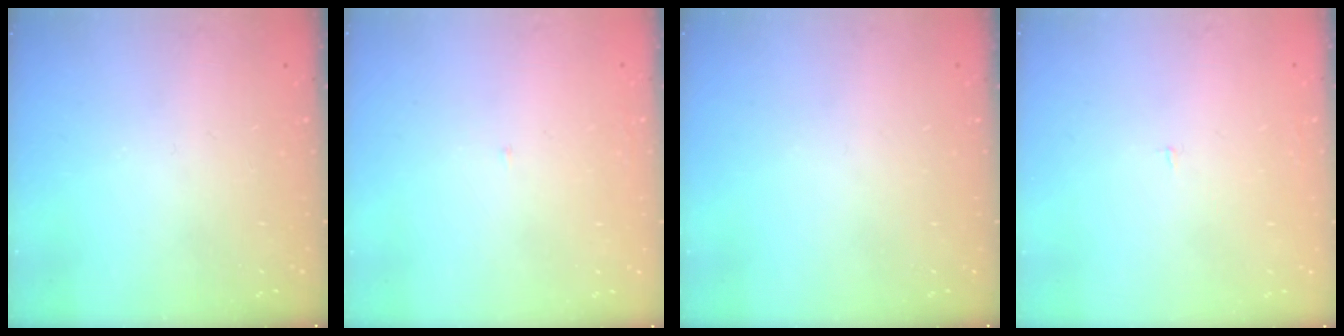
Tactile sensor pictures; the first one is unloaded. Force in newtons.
{"total": 2.0, "press": 2.0, "slide": 0.2}
{"total": 0.0}
{"total": 1.2, "press": 1.2, "slide": 0.1}